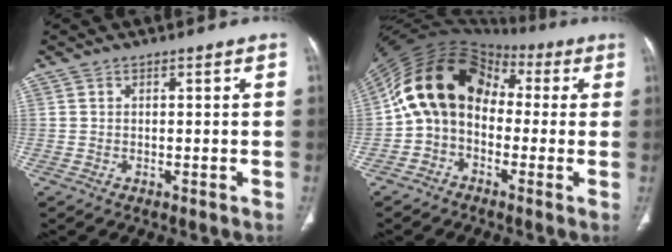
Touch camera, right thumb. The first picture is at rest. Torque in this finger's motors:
{"motor_torque": [1.14, 3.87, 1.49, -1.28, 0.58]}